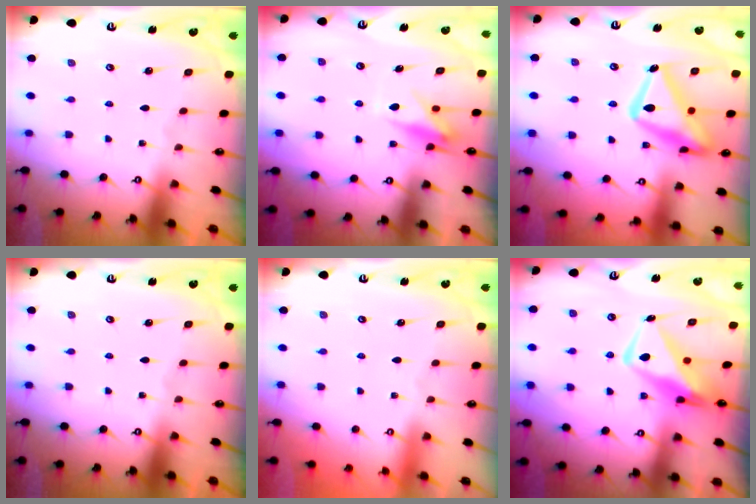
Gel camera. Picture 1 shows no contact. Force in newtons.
{"total": 8.2, "press": 8.2, "slide": 0.6}
{"total": 20.9, "press": 20.8, "slide": 1.7}
{"total": 0.0}
{"total": 3.9, "press": 3.9, "slide": 0.1}
{"total": 10.8, "press": 10.8, "slide": 1.2}